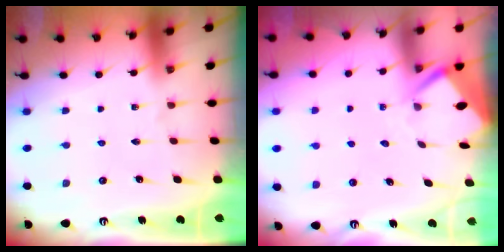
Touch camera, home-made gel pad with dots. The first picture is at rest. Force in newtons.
{"total": 3.5, "press": 3.4, "slide": 0.3}